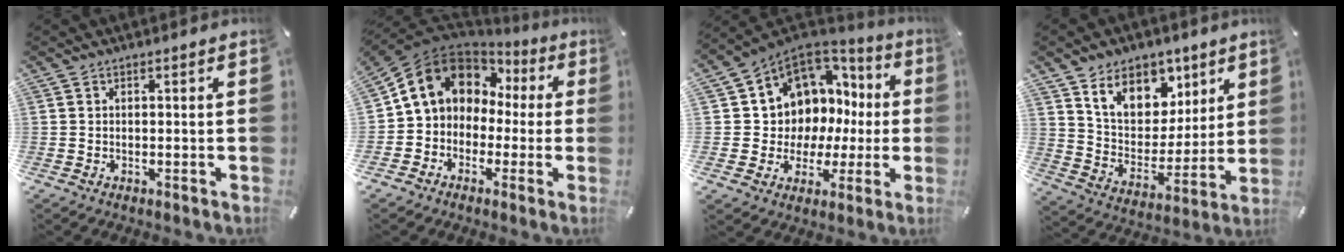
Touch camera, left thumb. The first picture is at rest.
{"total": 11.5, "force": [3.2, 10.0, 4.7], "torque": [-0.117, -0.011, 0.060]}
{"total": 9.8, "force": [4.1, 8.6, 2.1], "torque": [-0.052, -0.059, 0.087]}
{"total": 12.6, "force": [7.9, 9.2, 3.4], "torque": [-0.062, -0.059, 0.150]}